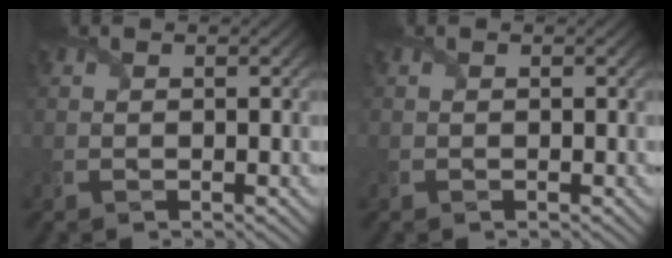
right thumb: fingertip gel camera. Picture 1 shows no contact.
{"total": 0.0}